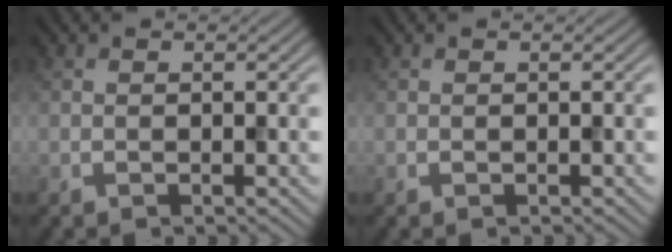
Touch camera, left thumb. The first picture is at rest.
{"total": 0.0}